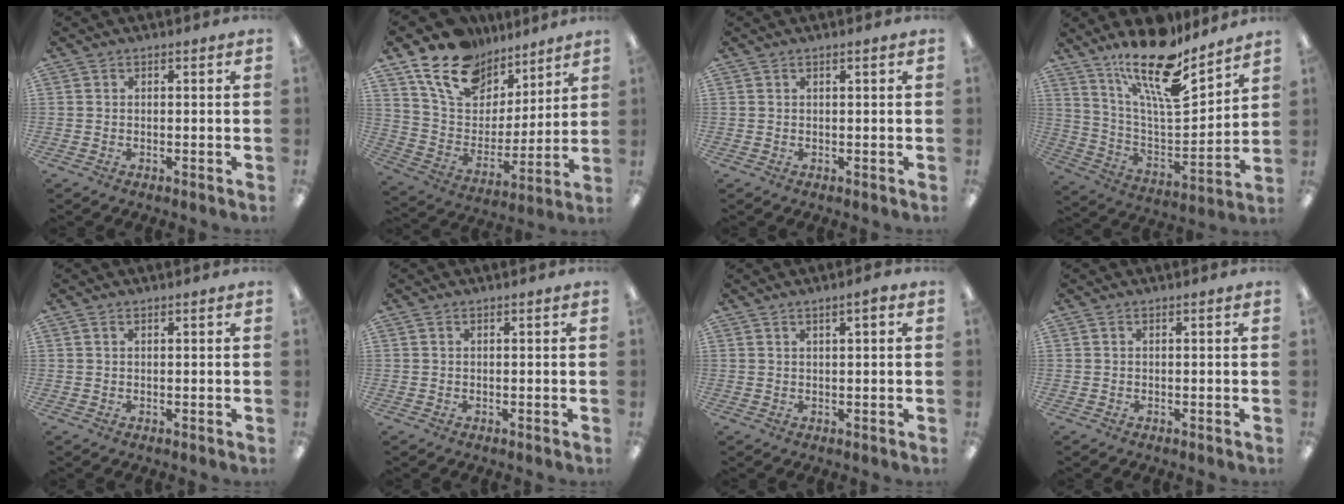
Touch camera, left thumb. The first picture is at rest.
{"total": 17.6, "force": [11.9, 11.1, 6.8], "torque": [-0.137, -0.065, 0.224]}
{"total": 0.8, "force": [0.3, 0.0, 0.7], "torque": [-0.012, -0.001, 0.006]}
{"total": 20.3, "force": [15.4, 5.7, 11.9], "torque": [-0.219, -0.100, 0.262]}
{"total": 0.8, "force": [0.4, 0.3, 0.6], "torque": [-0.013, 0.002, 0.008]}
{"total": 0.0}
{"total": 2.3, "force": [1.3, 0.5, 1.9], "torque": [-0.037, 0.002, 0.023]}
{"total": 0.0}